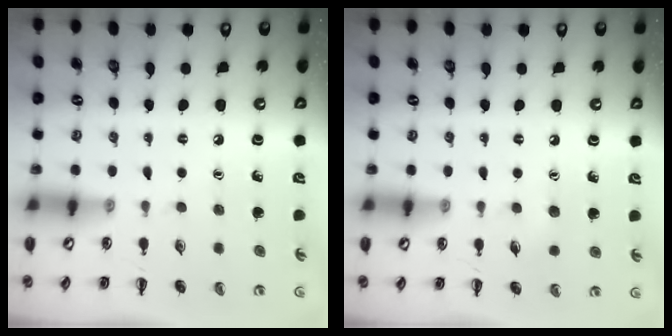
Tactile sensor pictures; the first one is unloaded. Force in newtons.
{"total": 3.8, "press": 3.7, "slide": 1.0}